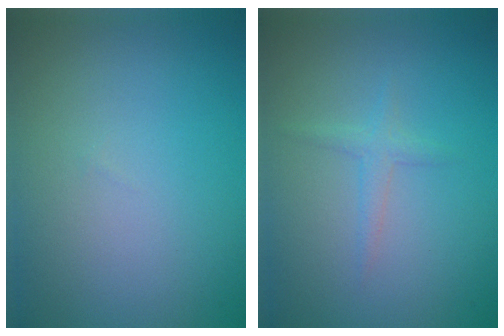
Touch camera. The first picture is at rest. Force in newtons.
{"total": 1.2, "press": 1.2, "slide": 0.1}